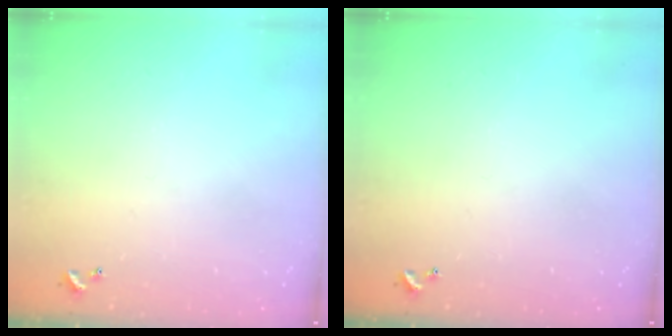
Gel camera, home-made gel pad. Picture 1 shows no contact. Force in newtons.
{"total": 0.0}